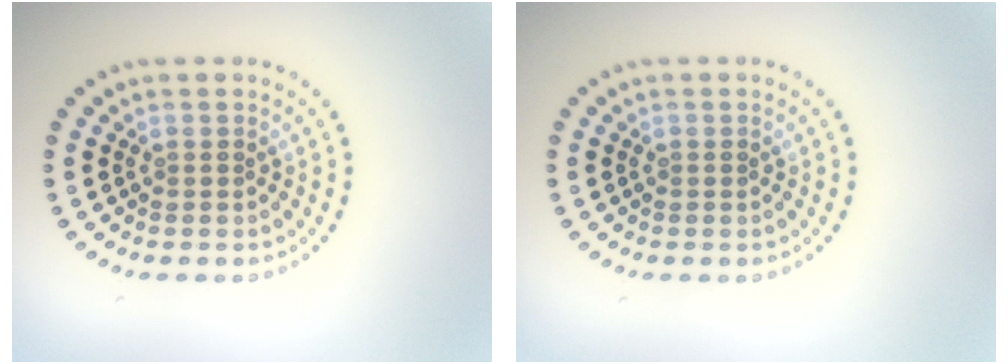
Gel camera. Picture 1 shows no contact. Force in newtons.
{"total": 0.0}